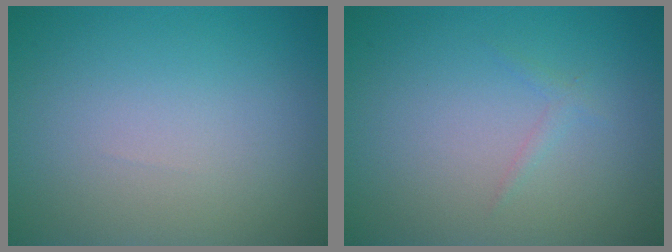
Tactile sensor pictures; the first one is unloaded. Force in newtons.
{"total": 0.7, "press": 0.7, "slide": 0.1}